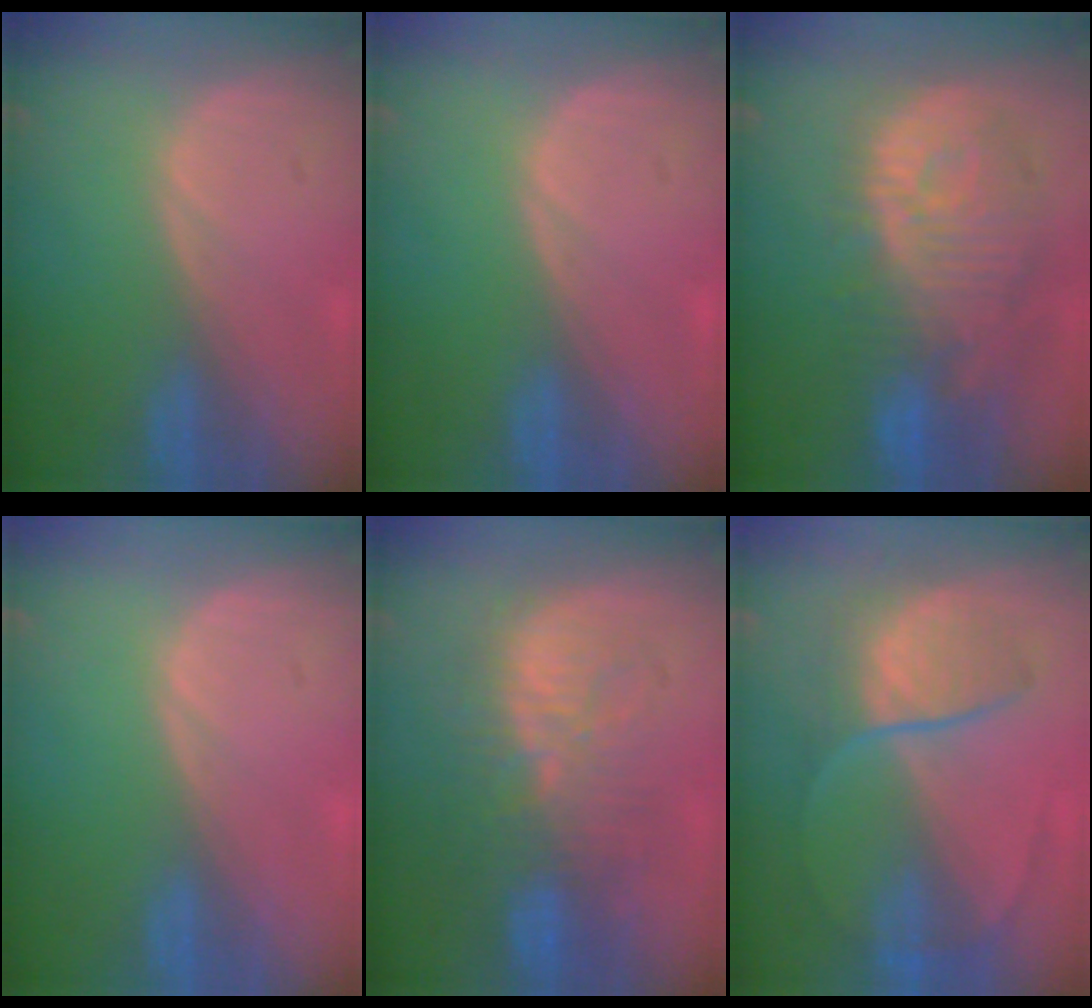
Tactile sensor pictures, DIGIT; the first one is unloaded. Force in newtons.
{"total": 0.0}
{"total": 12.1, "press": 11.0, "slide": 5.1}
{"total": 0.0}
{"total": 10.0, "press": 9.5, "slide": 3.0}
{"total": 7.6, "press": 7.0, "slide": 2.9}